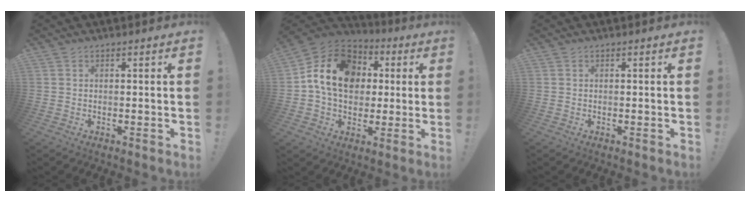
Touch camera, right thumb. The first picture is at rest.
{"total": 17.5, "force": [3.1, 13.5, 10.7], "torque": [-0.155, 0.008, 0.063]}
{"total": 0.0}